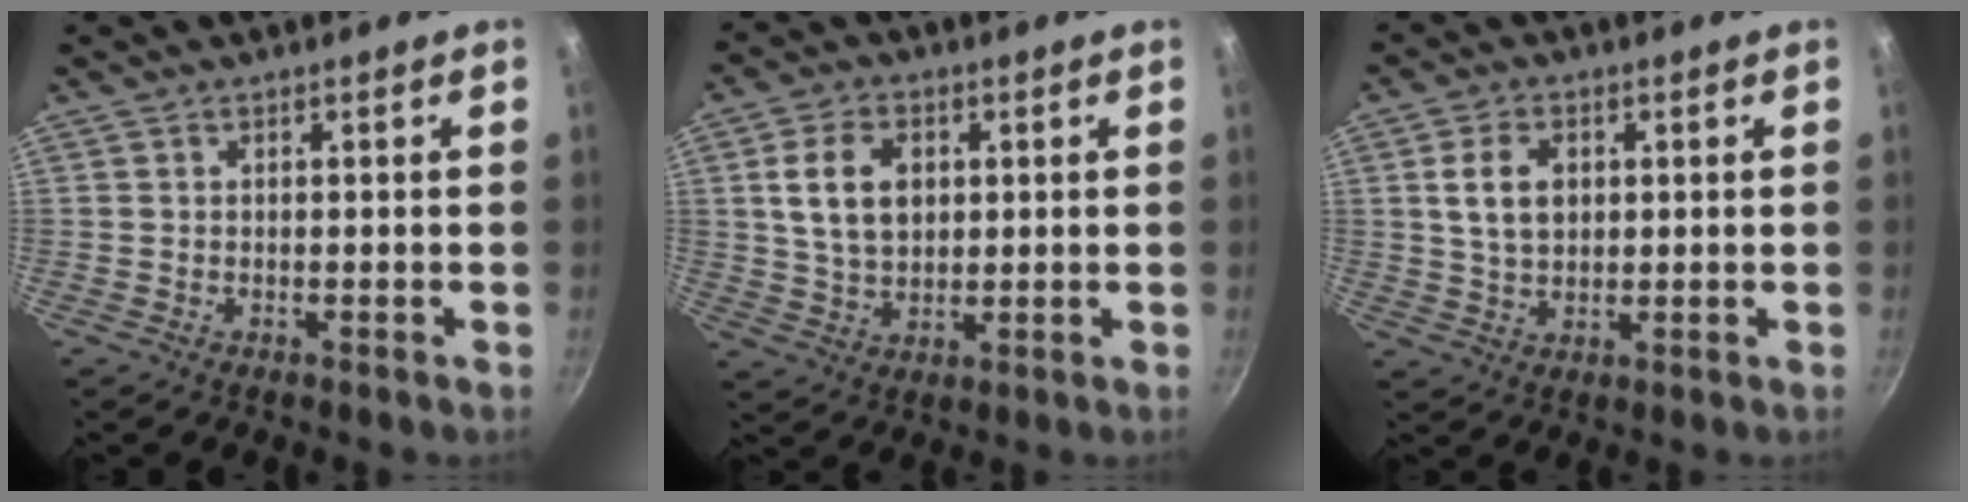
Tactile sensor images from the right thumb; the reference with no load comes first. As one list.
[{"total": 9.9, "force": [2.3, 6.9, 6.8], "torque": [-0.109, -0.002, 0.043]}, {"total": 7.2, "force": [1.6, 5.0, 4.9], "torque": [-0.078, -0.002, 0.031]}]